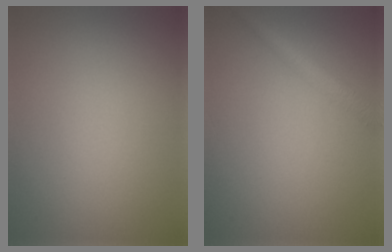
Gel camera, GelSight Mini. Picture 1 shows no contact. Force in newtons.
{"total": 2.1, "press": 2.1, "slide": 0.0}